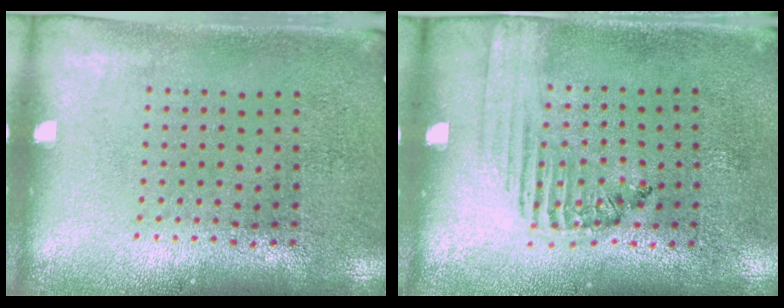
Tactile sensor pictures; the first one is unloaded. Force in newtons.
{"total": 1.4, "press": 1.1, "slide": 0.9}